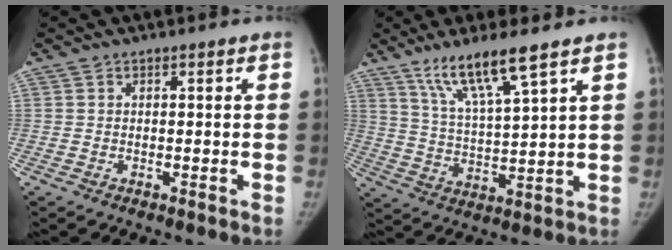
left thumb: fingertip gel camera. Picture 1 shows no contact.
{"total": 10.5, "force": [7.2, 0.8, 7.7], "torque": [-0.148, -0.040, 0.145]}